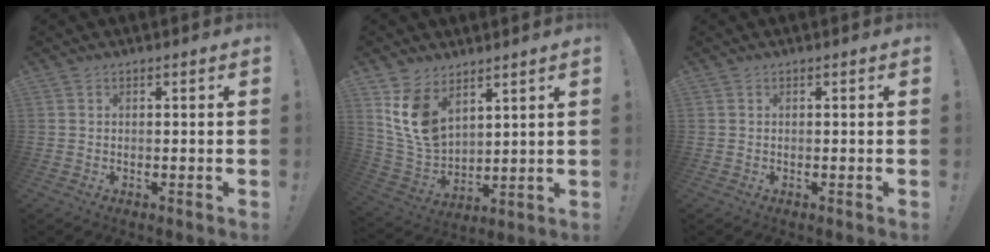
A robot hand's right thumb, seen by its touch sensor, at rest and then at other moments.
{"total": 11.8, "force": [6.8, 7.6, 6.0], "torque": [-0.120, -0.047, 0.136]}
{"total": 0.0}